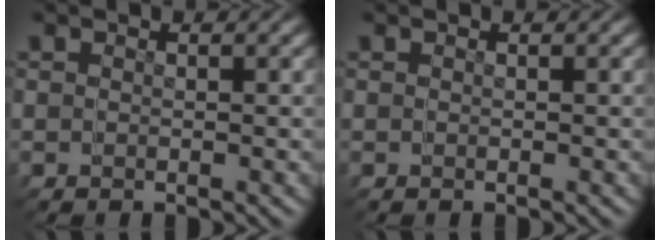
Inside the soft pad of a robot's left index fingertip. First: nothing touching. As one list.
[{"total": 0.0}]